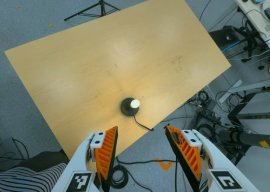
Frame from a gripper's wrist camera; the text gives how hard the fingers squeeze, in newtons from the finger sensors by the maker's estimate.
{"total": 0.0}